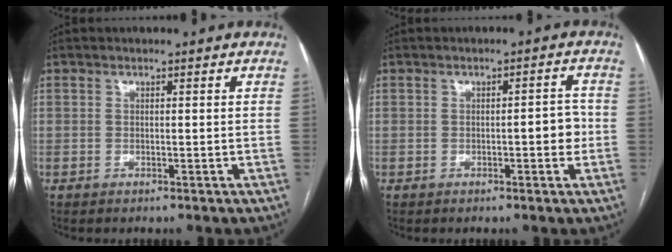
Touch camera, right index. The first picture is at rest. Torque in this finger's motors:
{"motor_torque": [0.59, 0.00, 0.20, 0.05]}